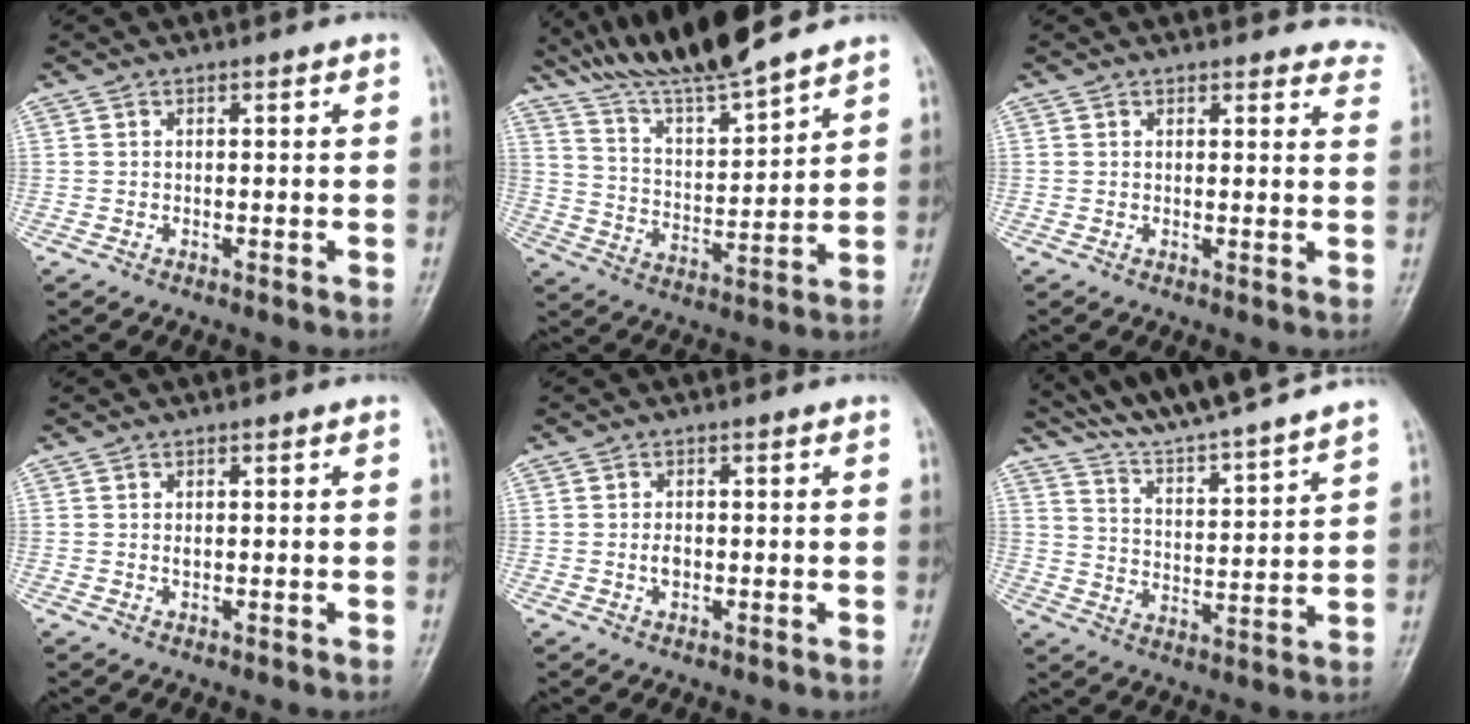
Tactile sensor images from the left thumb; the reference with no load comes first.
{"total": 14.6, "force": [13.1, 0.6, 6.4], "torque": [-0.106, -0.063, 0.244]}
{"total": 9.3, "force": [8.9, 2.8, 0.8], "torque": [0.051, -0.035, 0.063]}
{"total": 0.6, "force": [0.3, 0.3, 0.5], "torque": [-0.008, -0.002, 0.005]}
{"total": 1.5, "force": [-0.1, 1.0, 1.1], "torque": [-0.018, 0.000, -0.001]}
{"total": 17.0, "force": [15.4, 0.3, 7.3], "torque": [-0.109, -0.074, 0.248]}